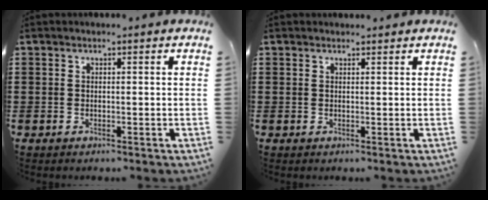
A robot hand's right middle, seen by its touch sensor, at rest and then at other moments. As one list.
[{"total": 0.6, "force": [0.6, 0.3, 0.0], "torque": [0.006, -0.003, 0.010]}]